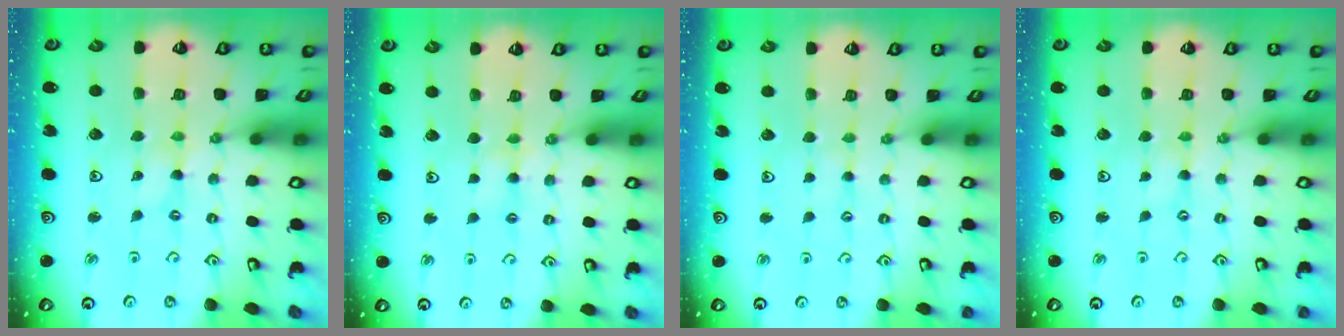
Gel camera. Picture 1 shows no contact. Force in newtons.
{"total": 4.3, "press": 4.3, "slide": 0.5}
{"total": 1.4, "press": 1.4, "slide": 0.2}
{"total": 0.0}